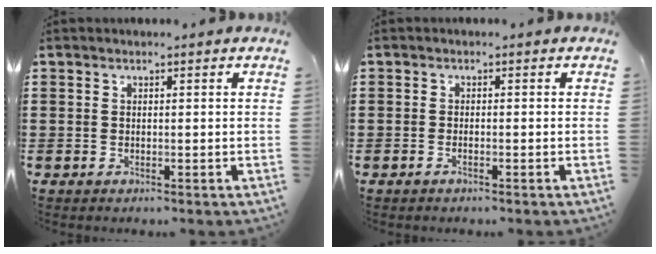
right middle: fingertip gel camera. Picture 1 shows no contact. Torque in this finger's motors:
{"motor_torque": [-0.83, 0.82, -0.01, -0.02]}